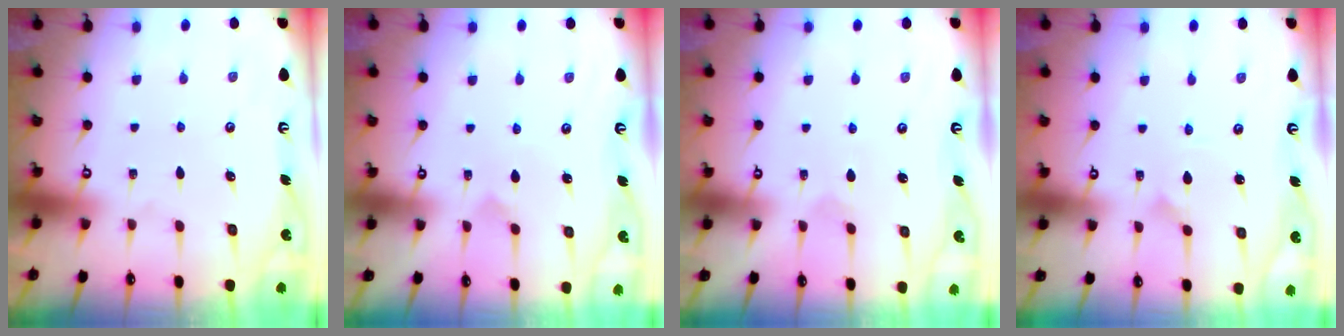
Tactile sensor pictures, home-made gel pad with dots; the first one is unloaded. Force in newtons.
{"total": 3.3, "press": 3.3, "slide": 0.1}
{"total": 2.6, "press": 2.6, "slide": 0.2}
{"total": 1.7, "press": 1.7, "slide": 0.0}